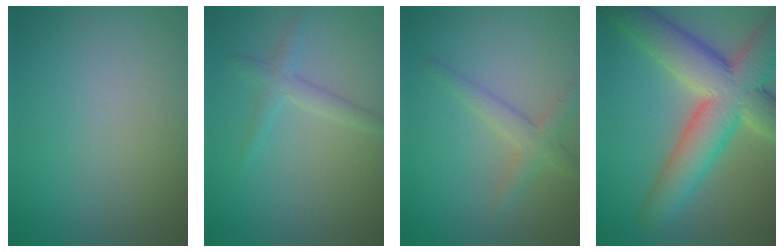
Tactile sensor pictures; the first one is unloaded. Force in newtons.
{"total": 1.7, "press": 1.7, "slide": 0.1}
{"total": 2.3, "press": 2.3, "slide": 0.1}
{"total": 10.9, "press": 10.9, "slide": 0.6}